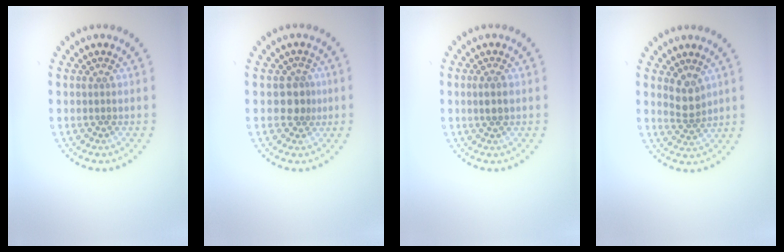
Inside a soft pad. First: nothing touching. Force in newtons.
{"total": 2.1, "press": 1.7, "slide": 1.2}
{"total": 1.3, "press": 1.3, "slide": 0.4}
{"total": 2.2, "press": 1.8, "slide": 1.3}